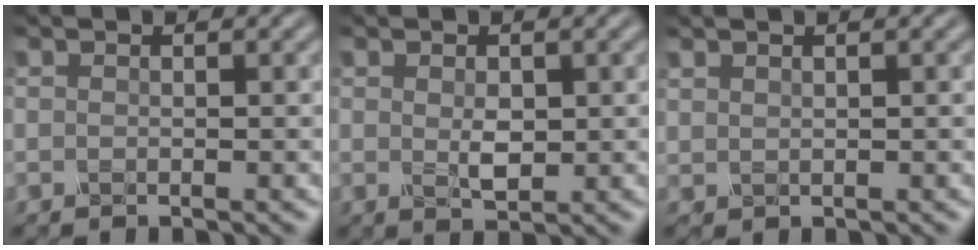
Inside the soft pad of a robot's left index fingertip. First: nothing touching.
{"total": 1.6, "force": [0.2, 1.0, 1.3], "torque": [-0.028, 0.001, 0.006]}
{"total": 0.7, "force": [0.6, 0.0, -0.4], "torque": [0.005, 0.004, 0.014]}